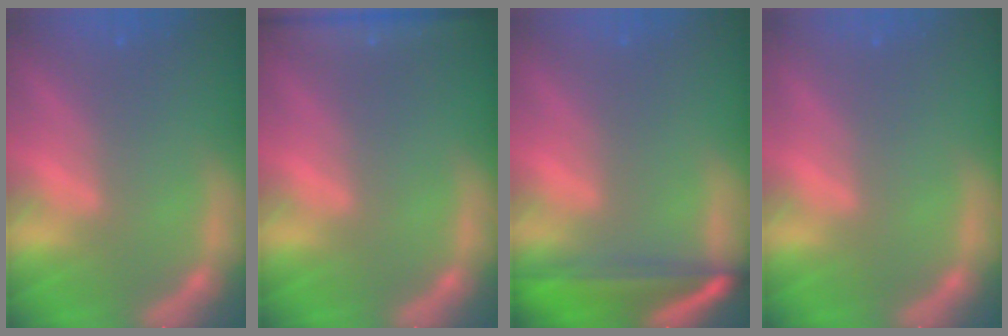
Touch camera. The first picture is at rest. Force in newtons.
{"total": 5.0}
{"total": 7.6}
{"total": 0.0}